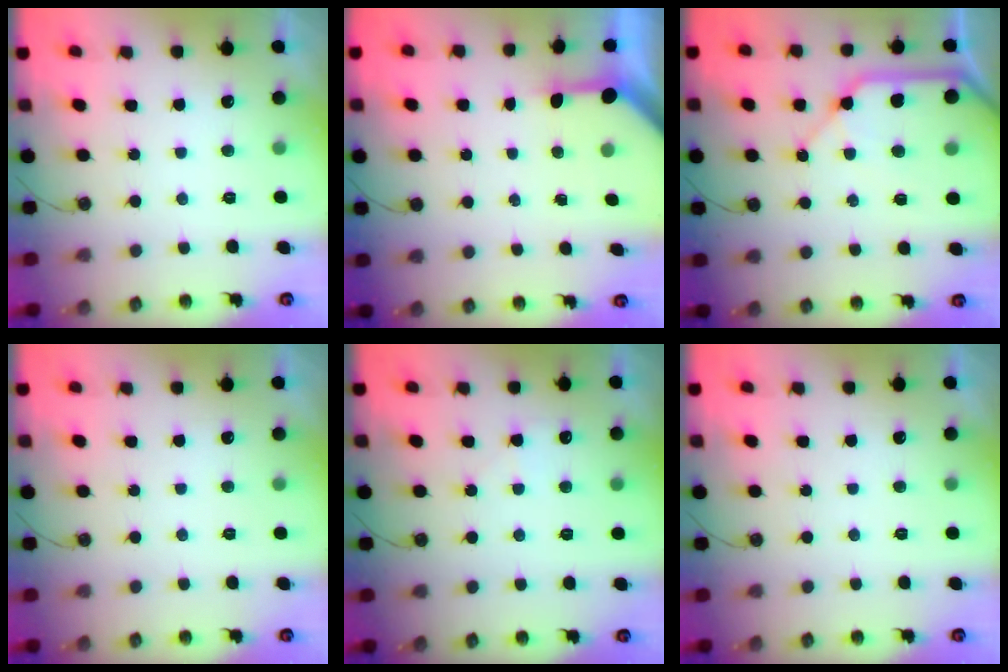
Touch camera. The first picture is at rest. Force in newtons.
{"total": 3.2, "press": 3.2, "slide": 0.4}
{"total": 13.9, "press": 13.8, "slide": 1.6}
{"total": 0.0}
{"total": 5.0, "press": 4.9, "slide": 0.7}
{"total": 0.0}